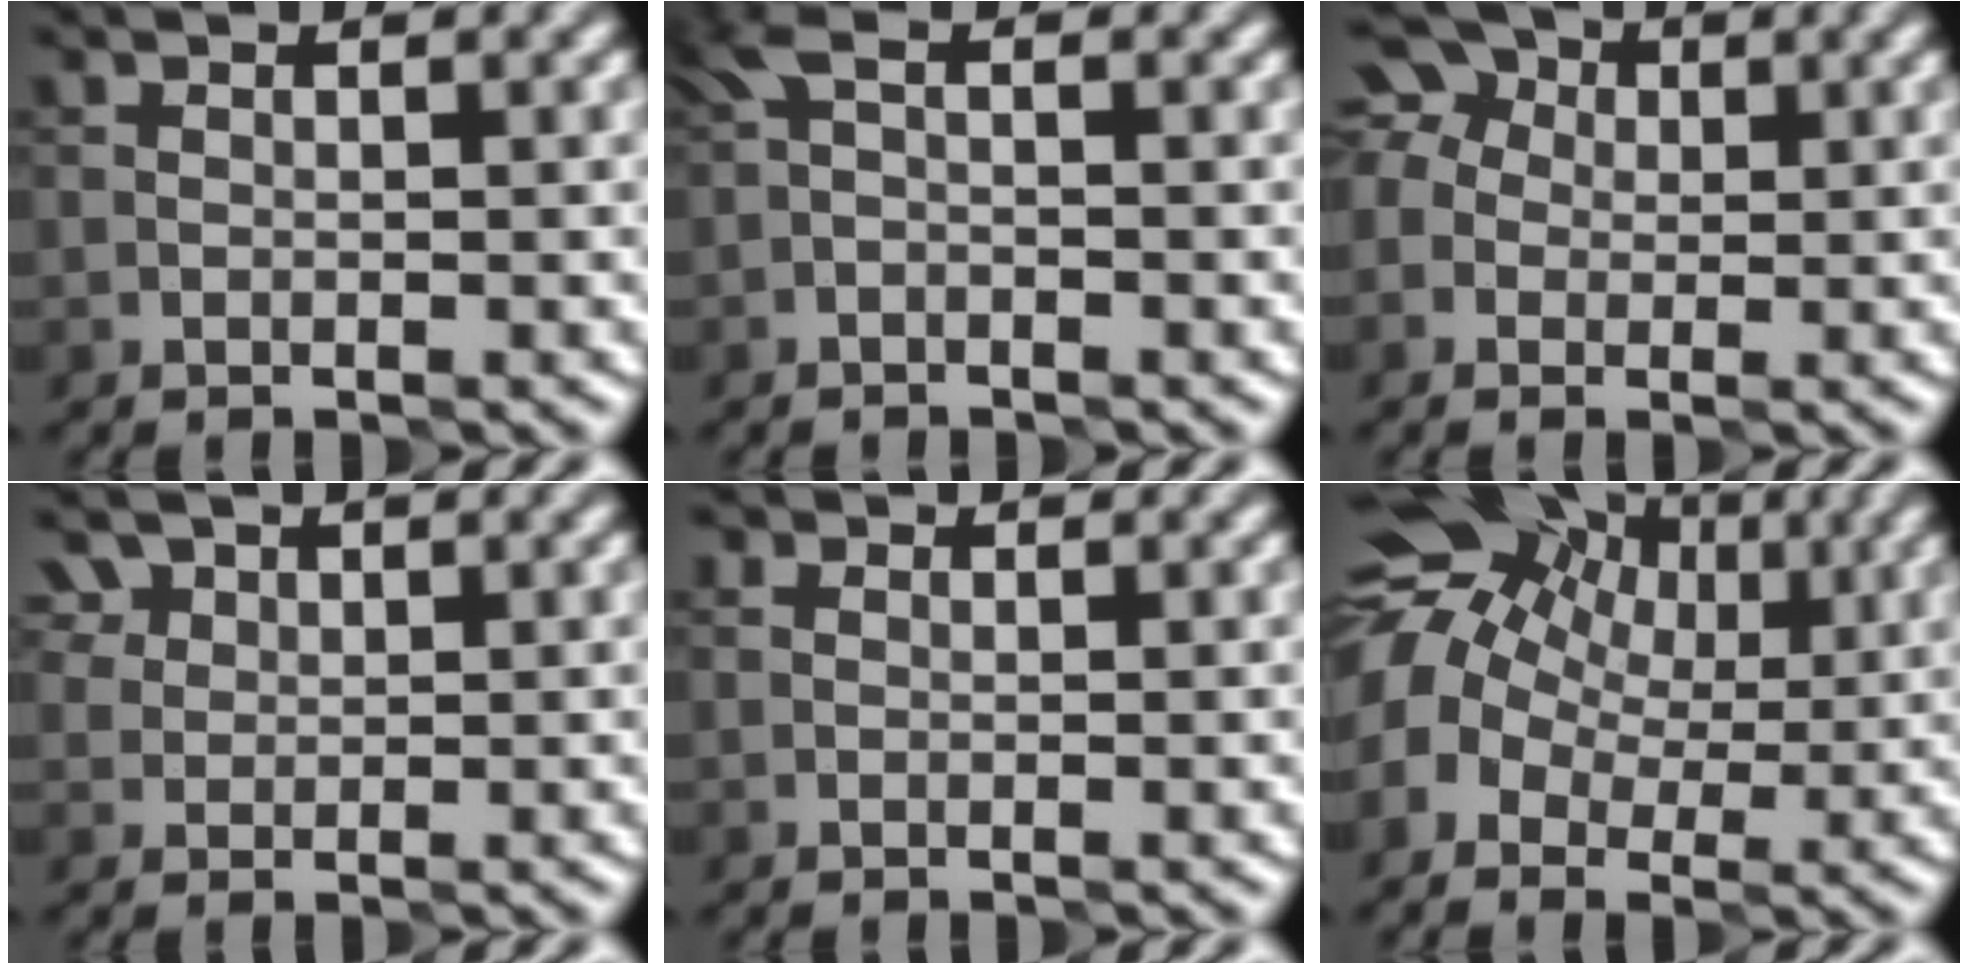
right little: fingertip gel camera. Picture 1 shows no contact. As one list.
[{"total": 1.5, "force": [-0.3, 0.4, 1.4], "torque": [-0.032, 0.002, -0.010]}, {"total": 6.3, "force": [1.7, 5.1, 3.2], "torque": [-0.047, 0.036, -0.009]}, {"total": 3.6, "force": [2.3, 2.5, 1.2], "torque": [-0.037, 0.011, 0.048]}, {"total": 0.8, "force": [0.4, 0.6, 0.4], "torque": [-0.003, -0.004, -0.008]}, {"total": 13.2, "force": [3.4, 9.9, 8.0], "torque": [-0.150, 0.041, 0.034]}]